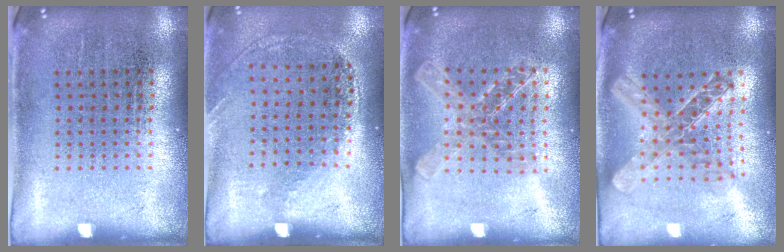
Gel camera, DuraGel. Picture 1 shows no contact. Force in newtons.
{"total": 1.2, "press": 1.0, "slide": 0.8}
{"total": 1.5, "press": 1.3, "slide": 0.6}
{"total": 2.1, "press": 1.8, "slide": 1.2}